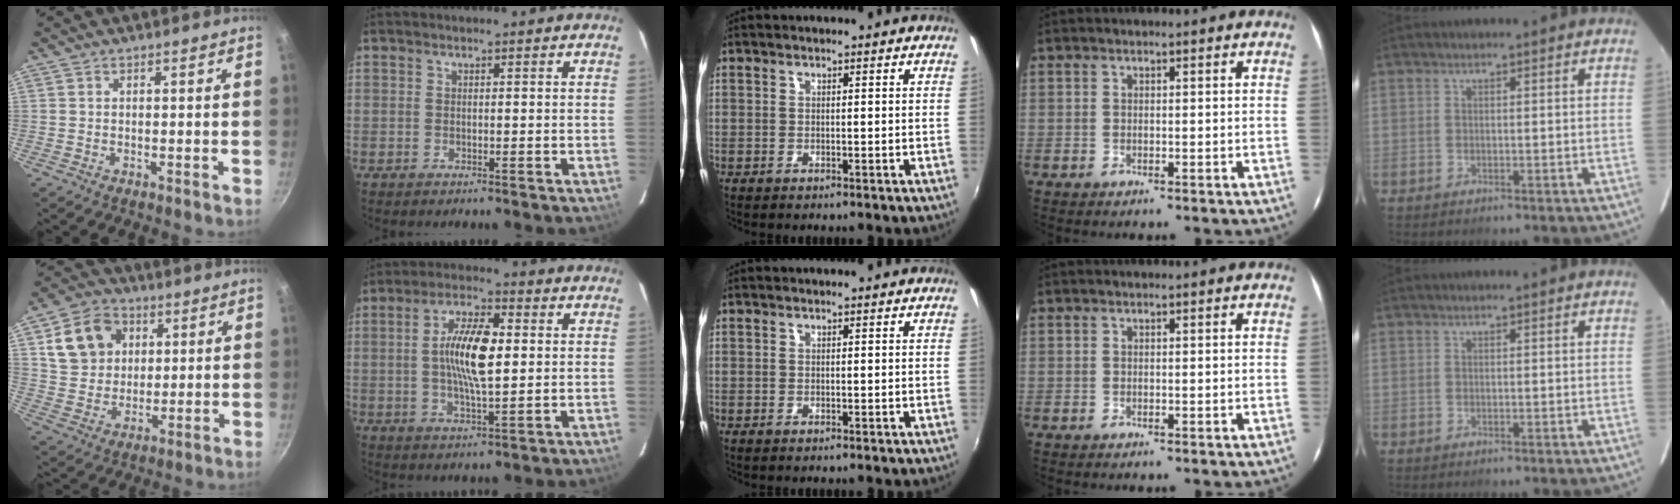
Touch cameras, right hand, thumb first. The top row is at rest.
{"thumb": {"total": 12.5, "force": [3.9, 10.2, 6.0], "torque": [-0.084, 0.002, 0.069]}, "index": {"total": 10.9, "force": [0.9, 3.5, 10.3], "torque": [-0.190, 0.007, 0.015]}}